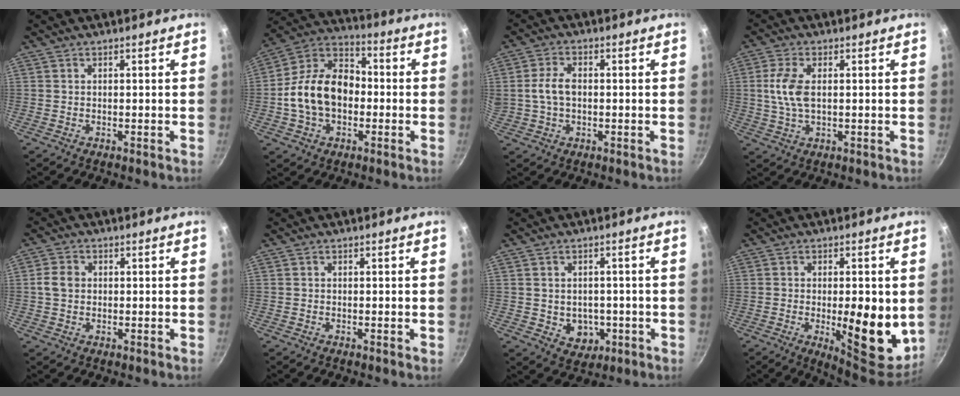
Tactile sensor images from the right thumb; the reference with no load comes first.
{"total": 16.0, "force": [-1.8, 11.3, 11.2], "torque": [-0.166, 0.043, -0.049]}
{"total": 5.7, "force": [0.1, 3.6, 4.4], "torque": [-0.082, 0.013, -0.001]}
{"total": 6.7, "force": [0.7, 3.4, 5.7], "torque": [-0.121, 0.004, 0.011]}
{"total": 3.7, "force": [0.2, 3.0, 2.1], "torque": [-0.030, 0.008, -0.002]}
{"total": 0.0}
{"total": 5.8, "force": [-1.1, 4.8, 3.1], "torque": [-0.022, 0.005, -0.002]}
{"total": 14.4, "force": [-1.6, 5.4, 13.3], "torque": [-0.155, -0.014, -0.013]}